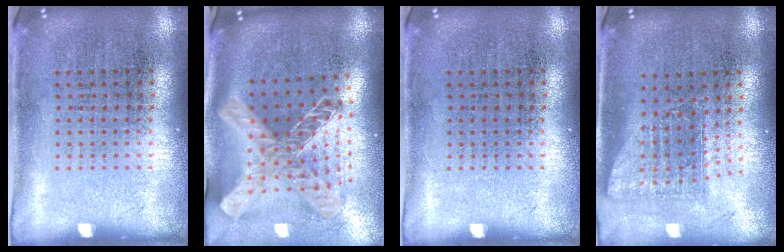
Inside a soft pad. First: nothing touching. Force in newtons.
{"total": 2.5, "press": 1.8, "slide": 1.8}
{"total": 0.0}
{"total": 1.6, "press": 1.3, "slide": 1.0}